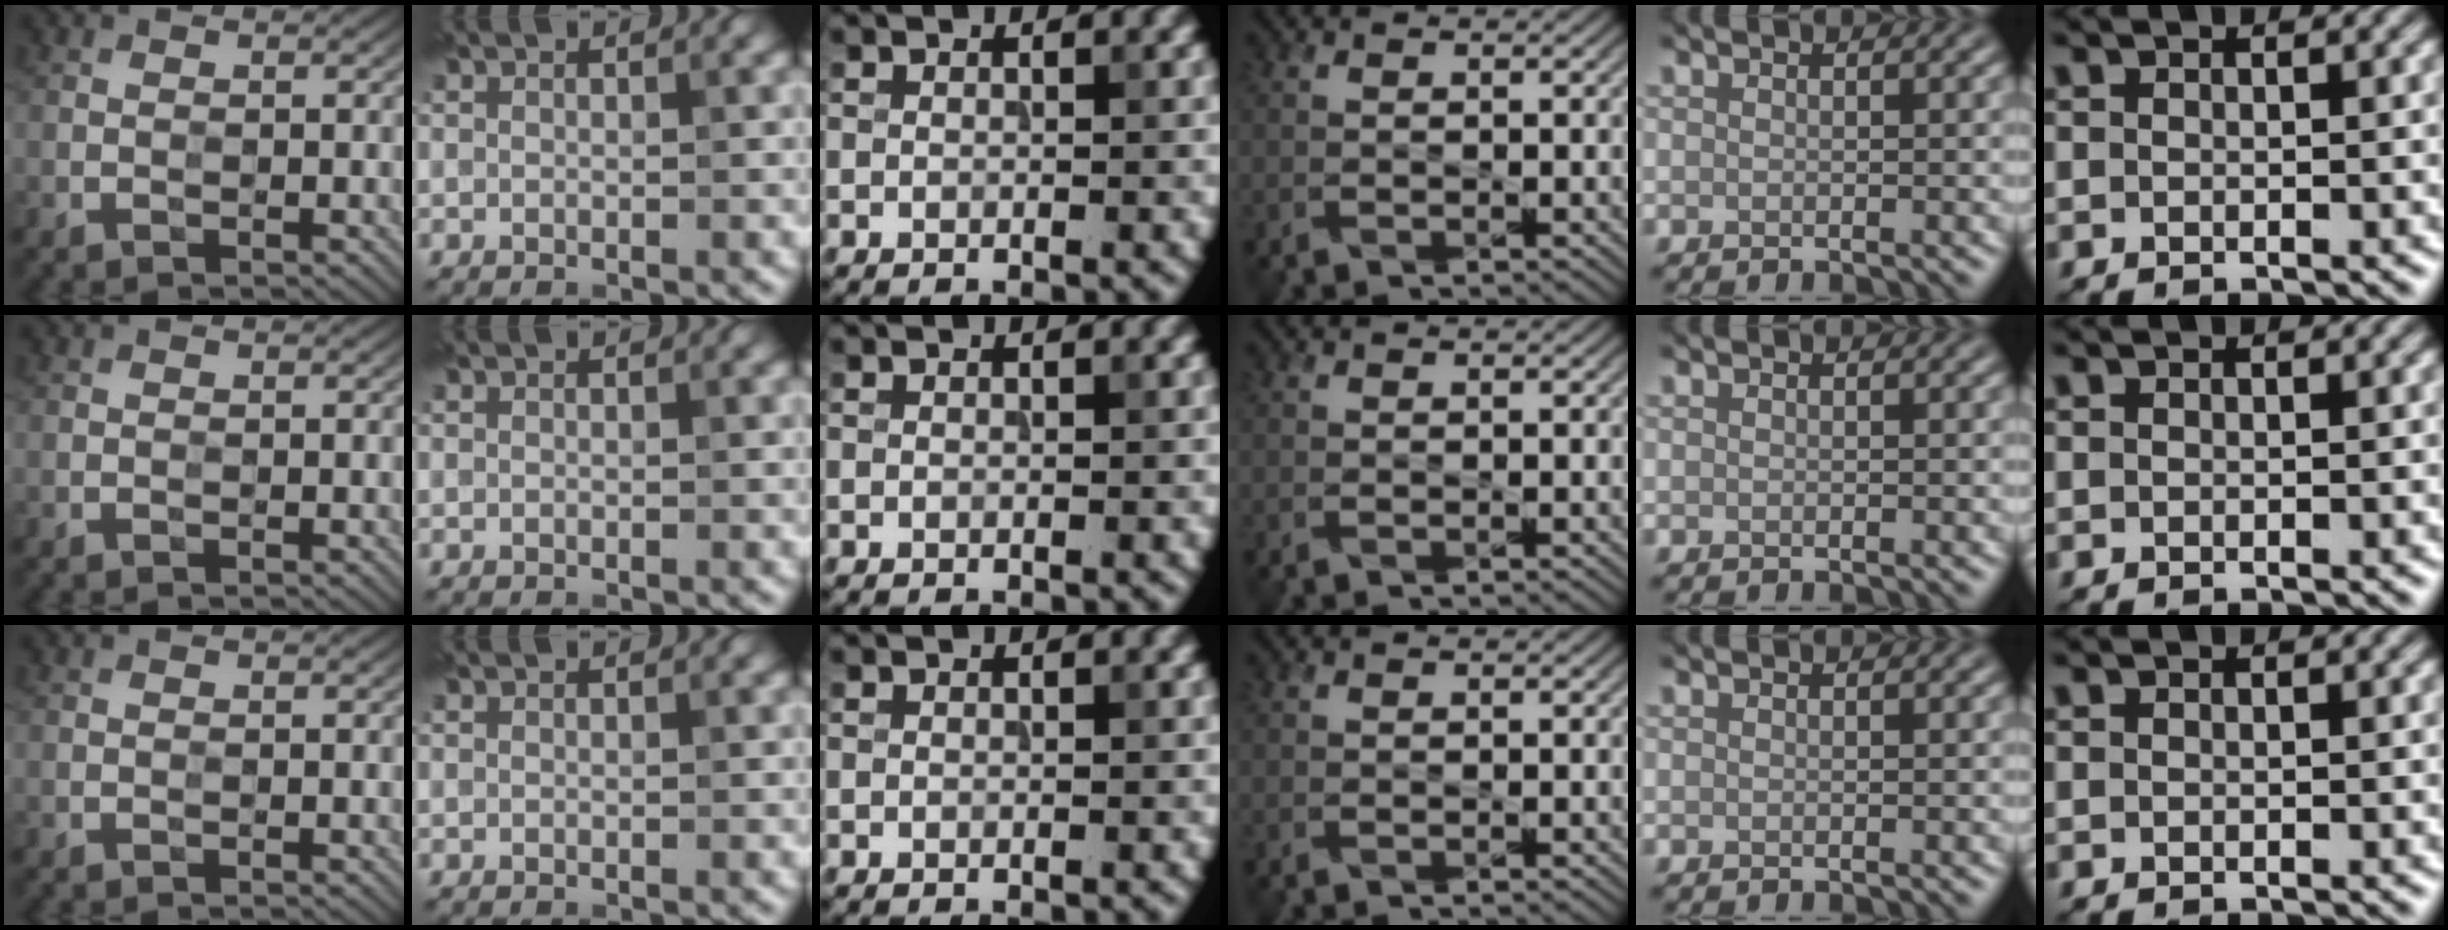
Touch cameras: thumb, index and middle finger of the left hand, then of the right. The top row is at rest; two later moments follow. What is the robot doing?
{"motion": "press", "object": "grip strengthener"}